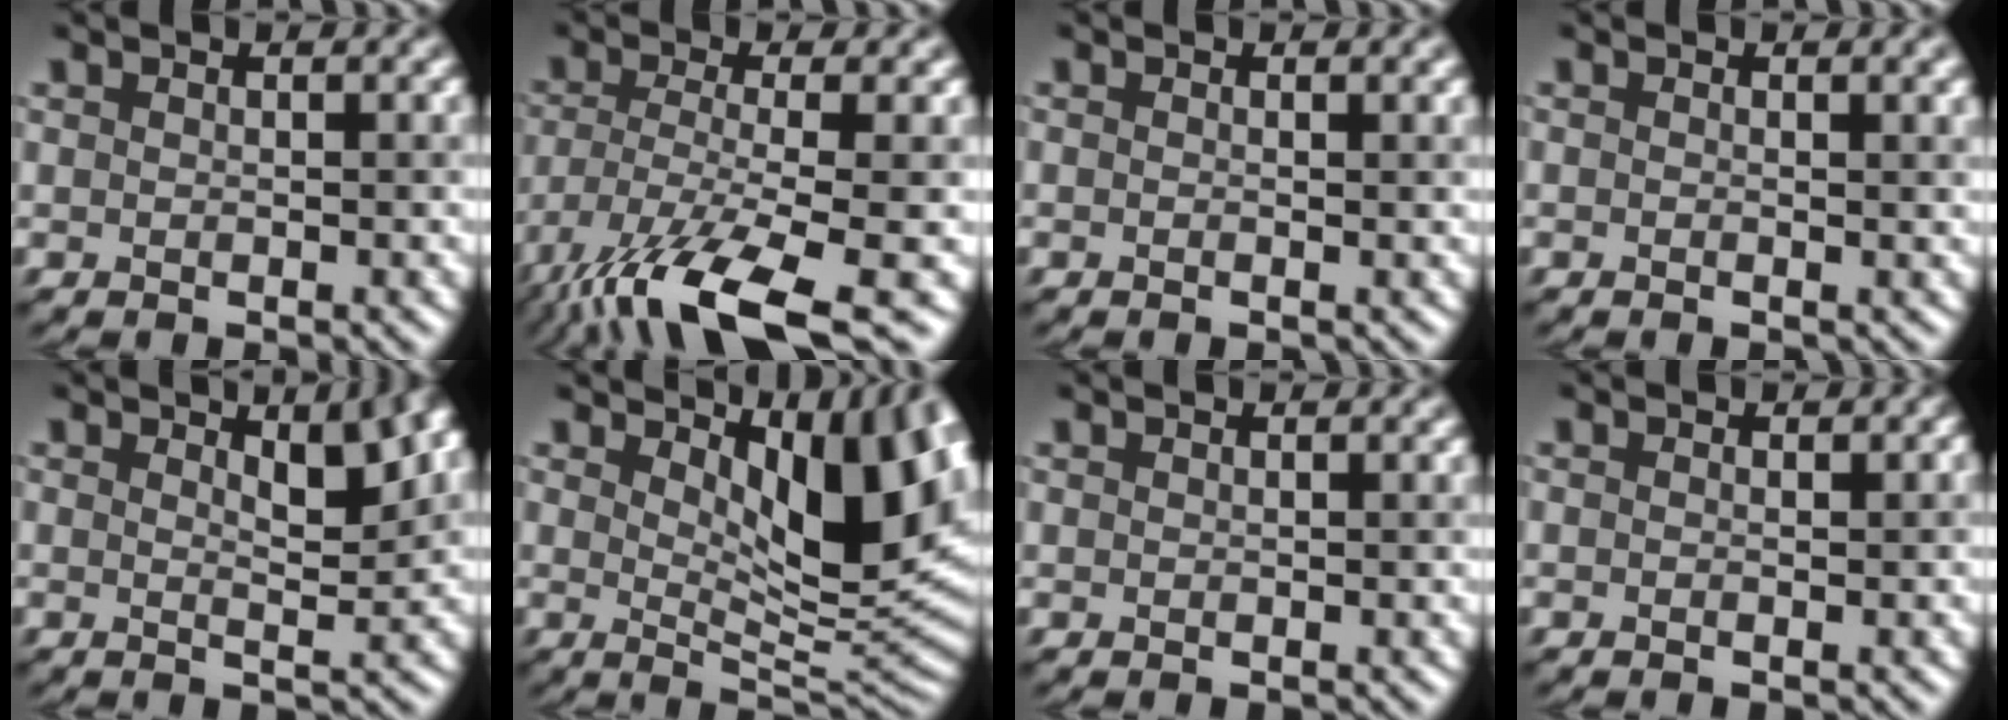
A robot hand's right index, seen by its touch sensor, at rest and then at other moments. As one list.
[{"total": 11.1, "force": [-6.7, 2.7, 8.5], "torque": [-0.166, -0.021, -0.118]}, {"total": 1.3, "force": [0.3, 0.5, 1.2], "torque": [-0.013, -0.004, -0.012]}, {"total": 2.1, "force": [0.5, 0.8, 1.8], "torque": [-0.016, 0.001, -0.012]}, {"total": 5.2, "force": [1.9, 1.6, 4.5], "torque": [-0.030, 0.015, 0.013]}, {"total": 9.7, "force": [3.2, 3.0, 8.6], "torque": [-0.123, -0.014, 0.058]}, {"total": 0.0}, {"total": 1.3, "force": [0.1, 0.6, 1.1], "torque": [-0.002, 0.000, -0.010]}]